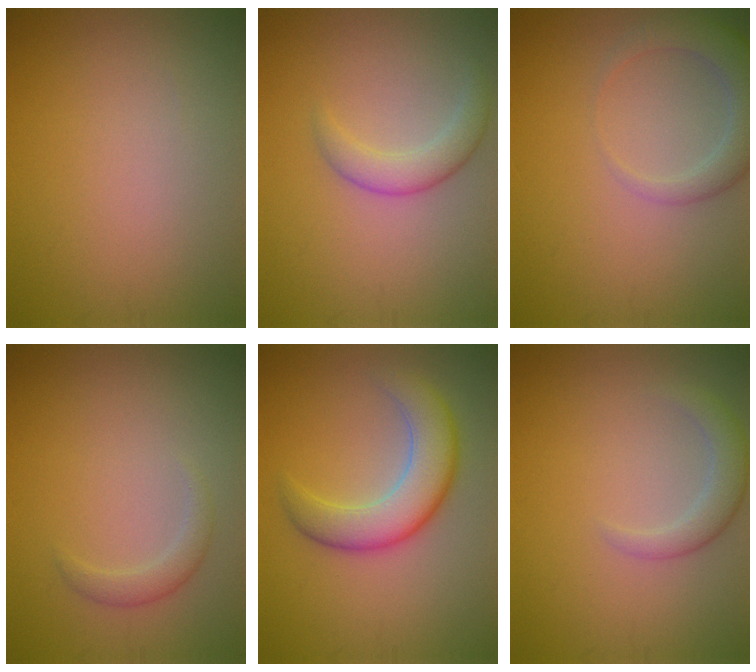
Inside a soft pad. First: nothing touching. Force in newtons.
{"total": 2.6, "press": 2.6, "slide": 0.1}
{"total": 3.7, "press": 3.7, "slide": 0.3}
{"total": 1.6, "press": 1.6, "slide": 0.1}
{"total": 5.9, "press": 5.8, "slide": 0.4}
{"total": 2.5, "press": 2.5, "slide": 0.2}